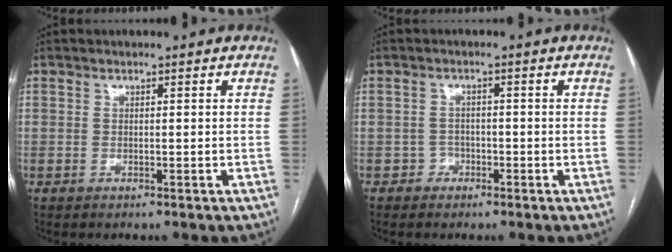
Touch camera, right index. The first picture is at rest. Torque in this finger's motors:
{"motor_torque": [-0.18, 0.05, -0.03, -0.04]}